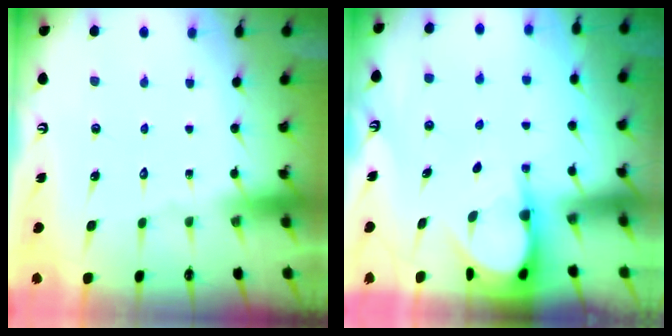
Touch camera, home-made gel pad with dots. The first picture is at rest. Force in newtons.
{"total": 4.2, "press": 4.2, "slide": 0.4}